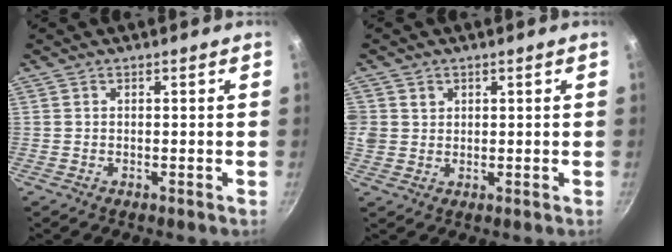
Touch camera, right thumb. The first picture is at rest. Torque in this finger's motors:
{"motor_torque": [-0.67, 0.78, 0.53, 0.41, 0.05]}